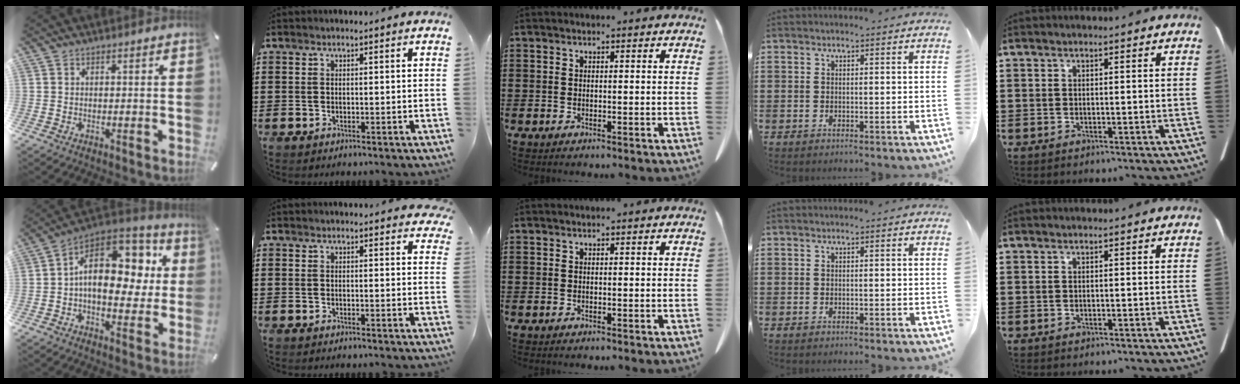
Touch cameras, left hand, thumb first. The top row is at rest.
{"thumb": {"total": 17.7, "force": [3.8, 11.7, 12.8], "torque": [-0.183, -0.015, 0.068]}, "index": {"total": 1.3, "force": [1.2, 0.3, 0.4], "torque": [-0.003, 0.000, 0.022]}}